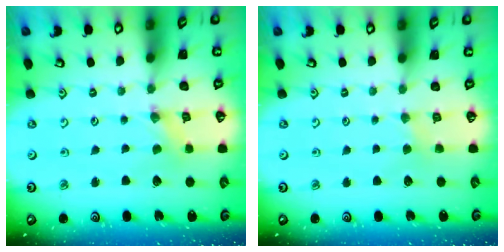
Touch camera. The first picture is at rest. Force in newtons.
{"total": 2.2, "press": 2.2, "slide": 0.3}